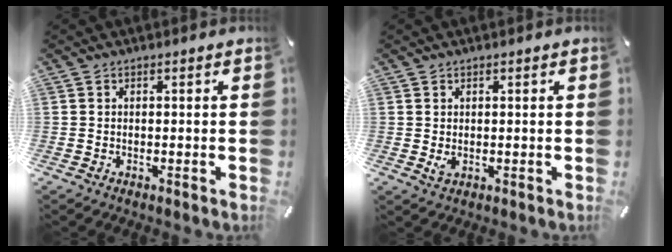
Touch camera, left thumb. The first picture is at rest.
{"total": 1.6, "force": [0.1, 0.9, 1.3], "torque": [-0.023, -0.004, -0.001]}